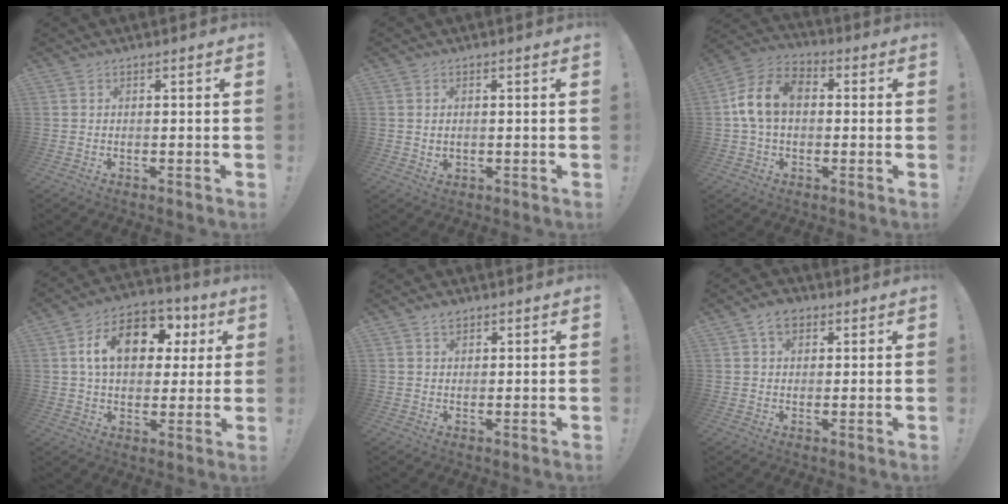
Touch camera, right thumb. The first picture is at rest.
{"total": 1.6, "force": [0.7, 0.9, 1.2], "torque": [-0.021, 0.000, 0.011]}
{"total": 13.2, "force": [1.5, 9.2, 9.4], "torque": [-0.179, 0.021, 0.031]}
{"total": 16.4, "force": [5.0, 10.8, 11.3], "torque": [-0.175, -0.003, 0.090]}
{"total": 2.7, "force": [1.8, 1.8, 1.1], "torque": [-0.002, -0.009, 0.030]}
{"total": 5.8, "force": [2.9, 4.0, 3.1], "torque": [-0.047, -0.001, 0.053]}